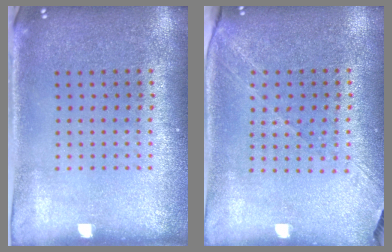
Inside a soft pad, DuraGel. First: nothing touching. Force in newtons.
{"total": 1.5, "press": 1.3, "slide": 0.8}